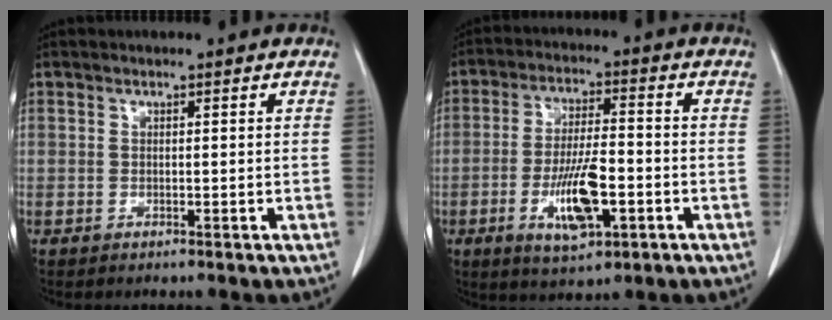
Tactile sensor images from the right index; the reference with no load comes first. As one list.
[{"total": 10.1, "force": [-3.2, 2.7, 9.1], "torque": [-0.176, -0.005, -0.051]}]